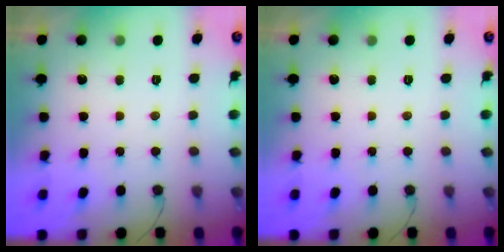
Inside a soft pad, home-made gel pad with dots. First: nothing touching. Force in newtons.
{"total": 0.0}